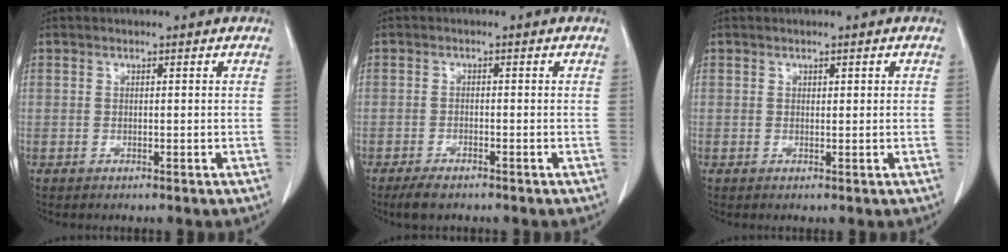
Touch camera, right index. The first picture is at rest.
{"total": 3.3, "force": [-2.6, 0.9, 1.8], "torque": [-0.035, -0.005, -0.042]}
{"total": 0.8, "force": [0.3, 0.3, 0.6], "torque": [-0.008, 0.001, 0.006]}